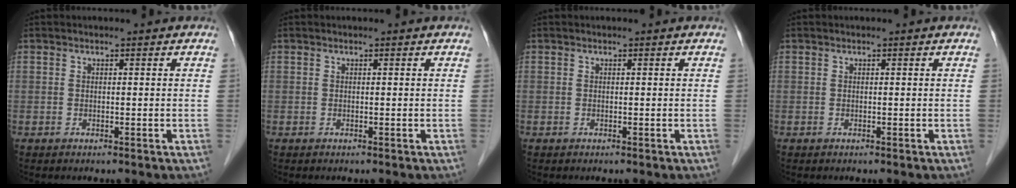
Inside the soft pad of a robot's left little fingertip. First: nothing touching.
{"total": 0.0}
{"total": 0.0}
{"total": 0.0}